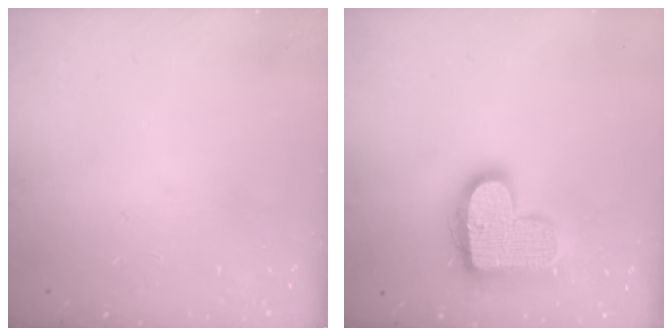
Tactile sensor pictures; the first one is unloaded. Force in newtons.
{"total": 16.6, "press": 16.5, "slide": 0.9}